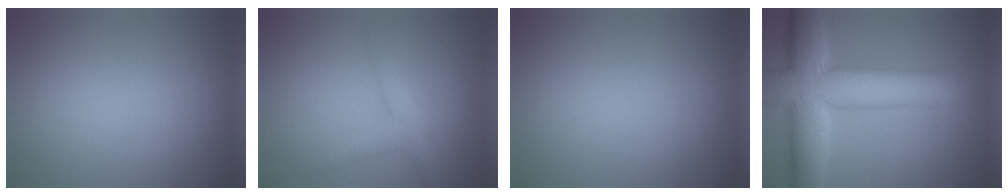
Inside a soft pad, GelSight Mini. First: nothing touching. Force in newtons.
{"total": 2.2, "press": 2.2, "slide": 0.1}
{"total": 0.0}
{"total": 11.2, "press": 11.2, "slide": 0.5}